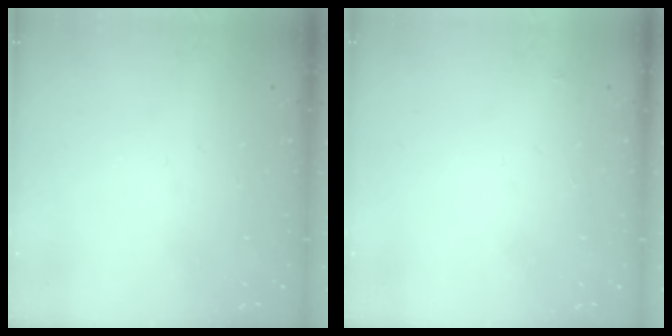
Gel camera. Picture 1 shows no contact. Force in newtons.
{"total": 2.6, "press": 2.6, "slide": 0.2}